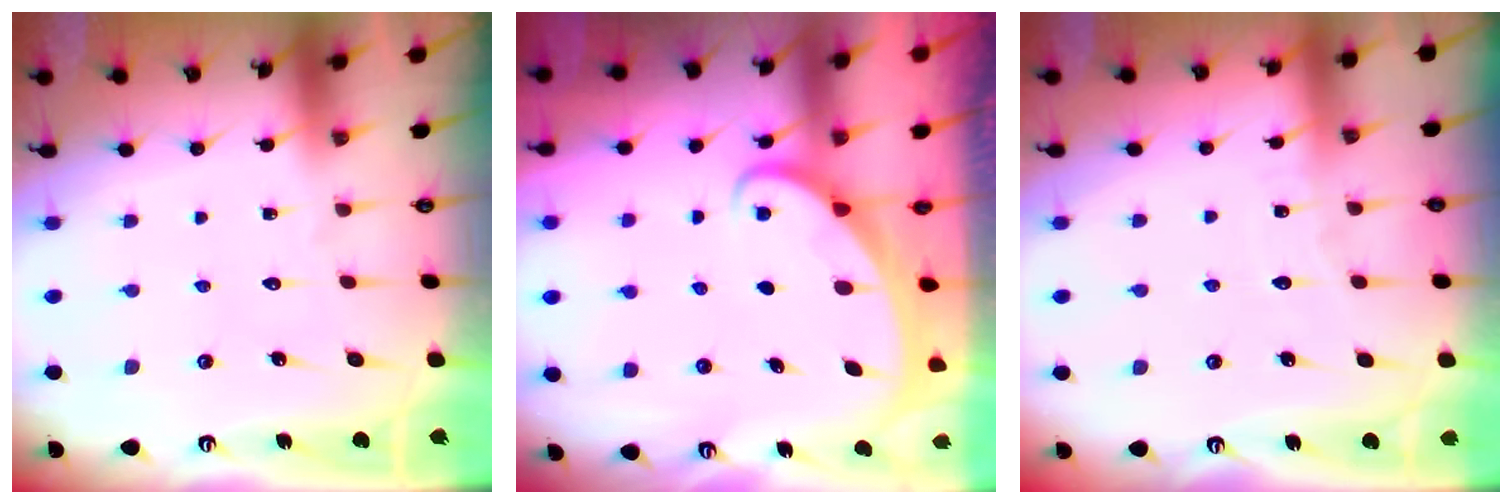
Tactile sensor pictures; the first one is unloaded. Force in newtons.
{"total": 1.6, "press": 1.6, "slide": 0.1}
{"total": 3.3, "press": 3.3, "slide": 0.2}